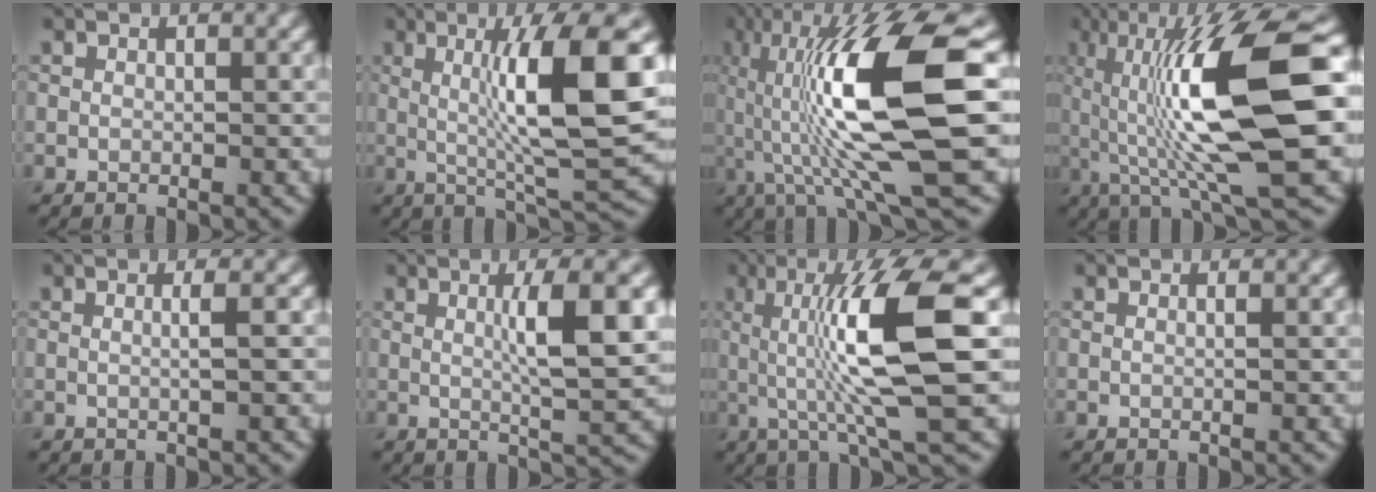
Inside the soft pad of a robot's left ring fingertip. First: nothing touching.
{"total": 10.2, "force": [1.4, 1.6, 10.0], "torque": [-0.145, -0.002, 0.030]}
{"total": 14.1, "force": [0.2, 3.2, 13.7], "torque": [-0.264, 0.011, 0.006]}
{"total": 13.5, "force": [1.0, 3.2, 13.1], "torque": [-0.226, 0.013, 0.013]}
{"total": 2.4, "force": [0.3, 0.9, 2.2], "torque": [-0.016, 0.005, -0.012]}
{"total": 6.6, "force": [1.1, 1.2, 6.4], "torque": [-0.091, 0.009, 0.018]}
{"total": 10.3, "force": [0.9, 1.8, 10.1], "torque": [-0.157, 0.000, 0.019]}
{"total": 0.8, "force": [0.1, 0.4, 0.7], "torque": [-0.008, 0.000, -0.008]}